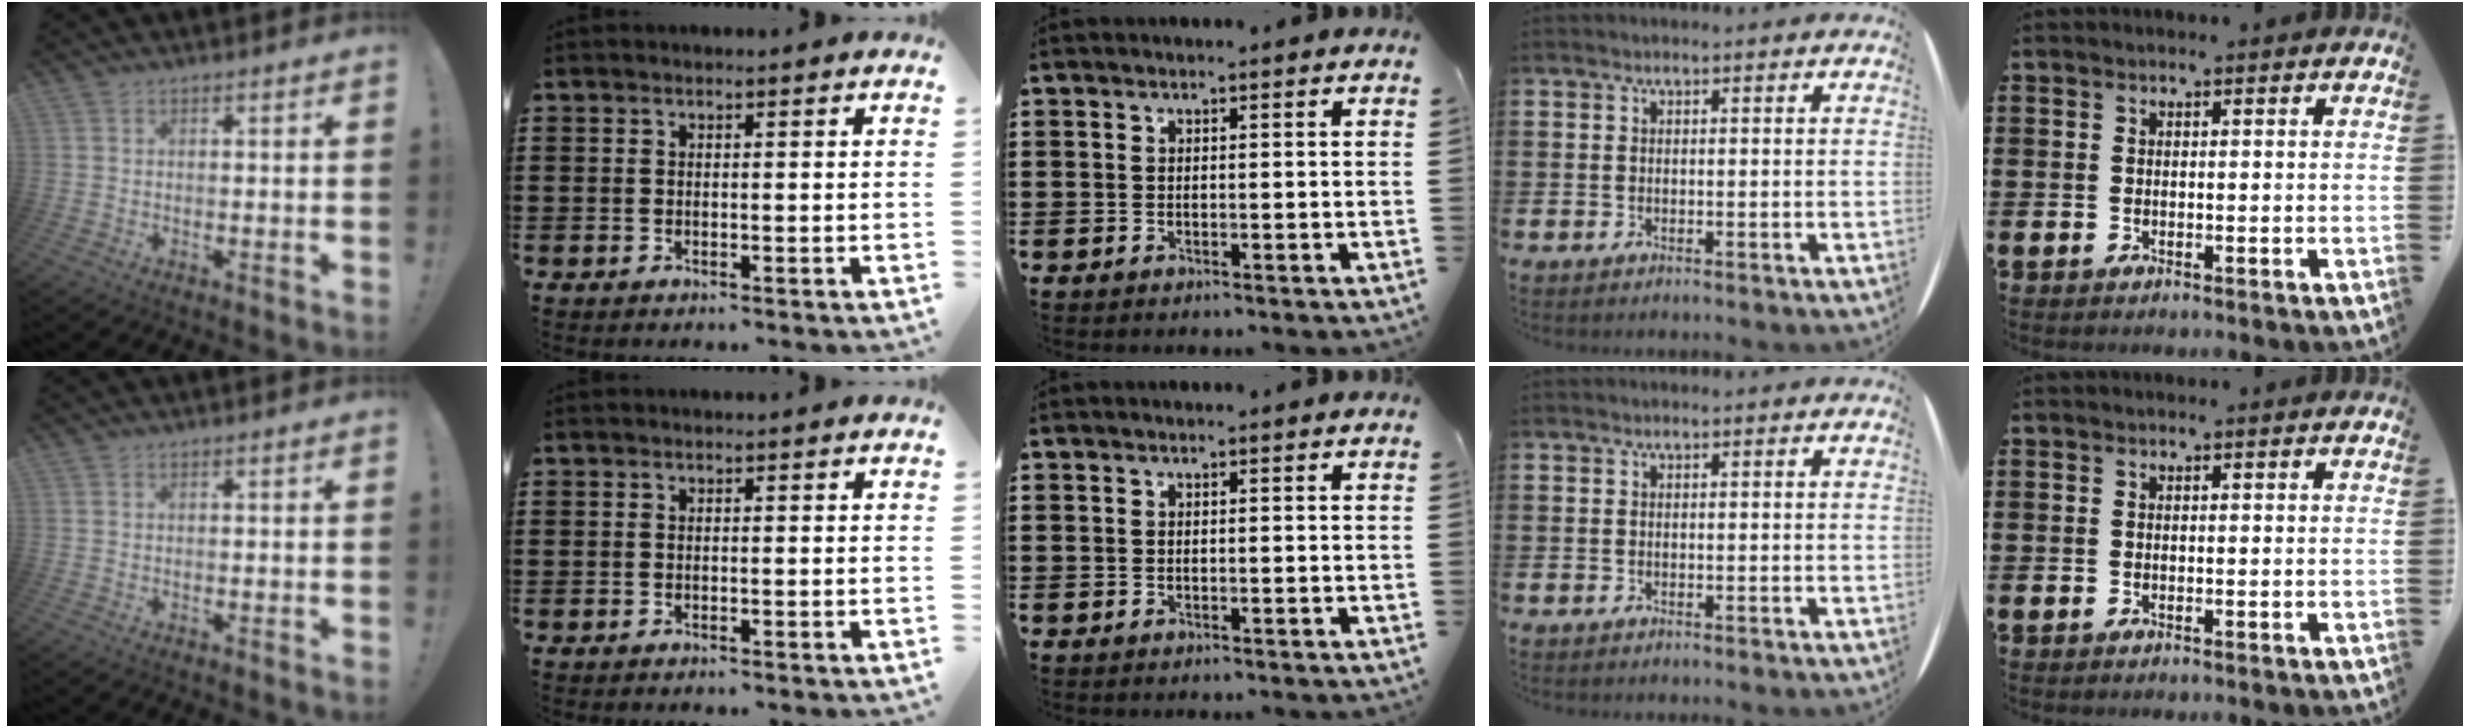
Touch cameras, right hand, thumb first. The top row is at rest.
{}